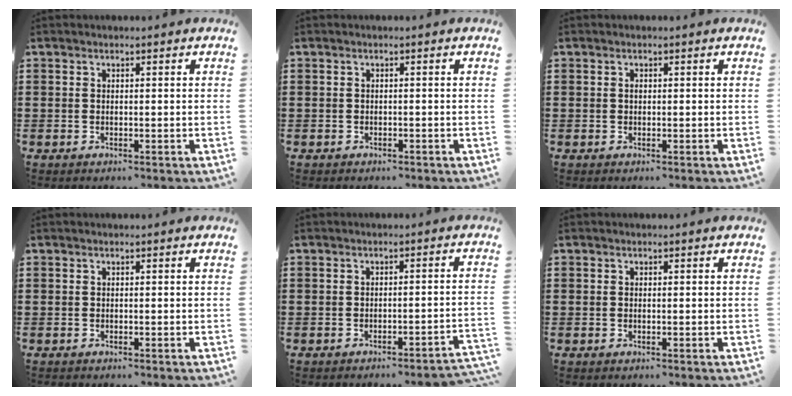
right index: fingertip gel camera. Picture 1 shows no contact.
{"total": 0.7, "force": [-0.6, 0.5, 0.0], "torque": [-0.002, 0.003, -0.014]}
{"total": 0.5, "force": [0.0, 0.3, 0.4], "torque": [-0.010, -0.001, 0.001]}
{"total": 0.0}
{"total": 1.8, "force": [-1.6, -0.3, 0.7], "torque": [-0.014, -0.003, -0.033]}
{"total": 0.0}